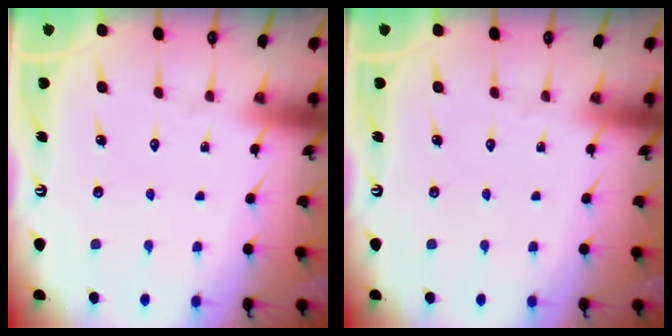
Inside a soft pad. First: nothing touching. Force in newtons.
{"total": 0.0}